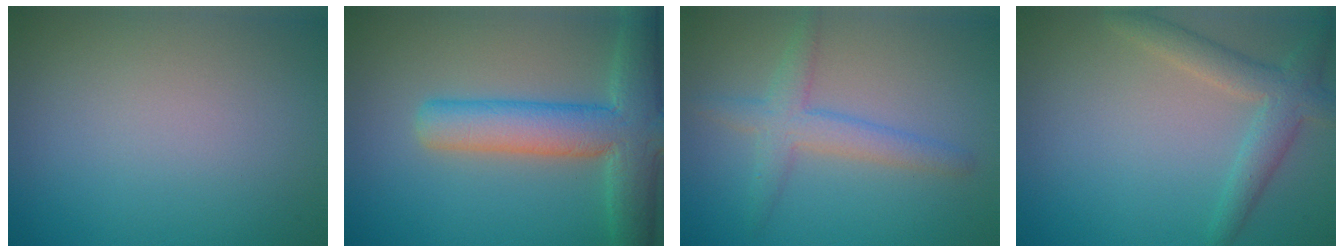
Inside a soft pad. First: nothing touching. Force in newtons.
{"total": 7.6, "press": 7.6, "slide": 0.5}
{"total": 3.3, "press": 3.3, "slide": 0.1}
{"total": 3.5, "press": 3.5, "slide": 0.1}